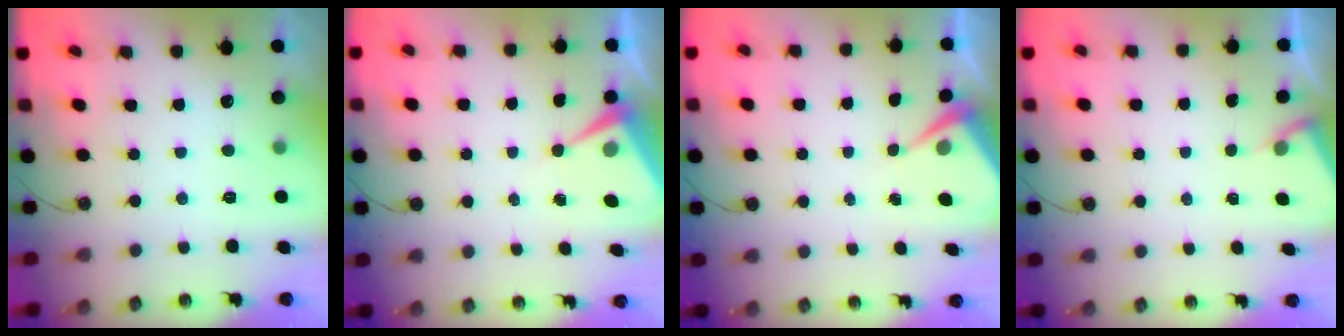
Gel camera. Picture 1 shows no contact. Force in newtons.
{"total": 7.0, "press": 7.0, "slide": 0.3}
{"total": 5.2, "press": 5.2, "slide": 0.6}
{"total": 2.3, "press": 2.3, "slide": 0.4}